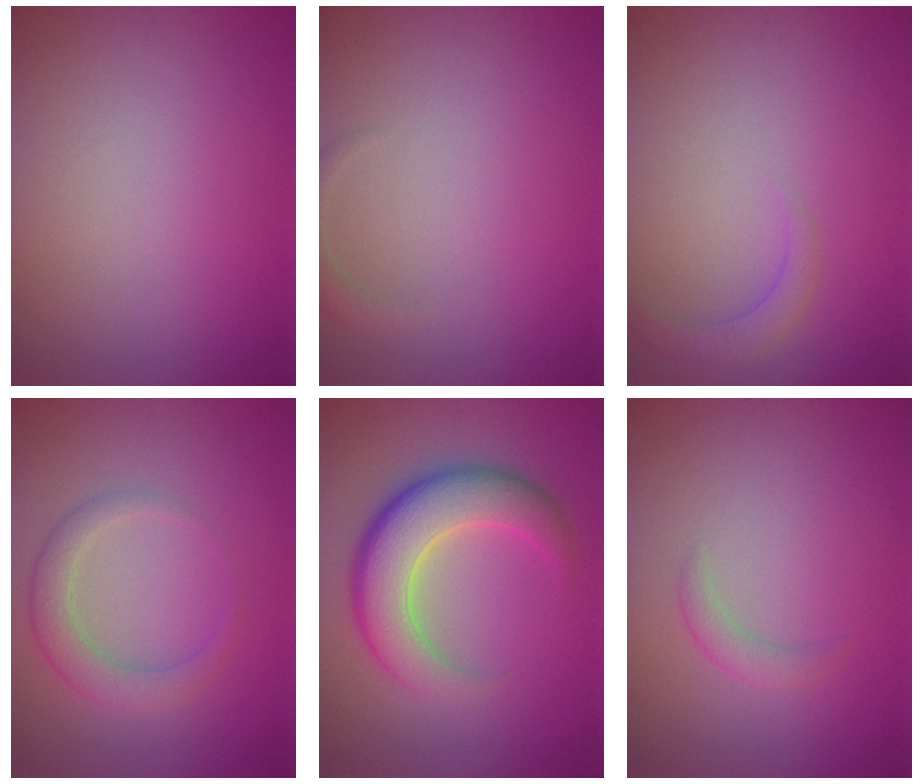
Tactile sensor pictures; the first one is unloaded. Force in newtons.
{"total": 1.2, "press": 1.2, "slide": 0.1}
{"total": 1.7, "press": 1.7, "slide": 0.3}
{"total": 3.0, "press": 3.0, "slide": 0.1}
{"total": 7.3, "press": 7.3, "slide": 0.4}
{"total": 1.4, "press": 1.4, "slide": 0.0}